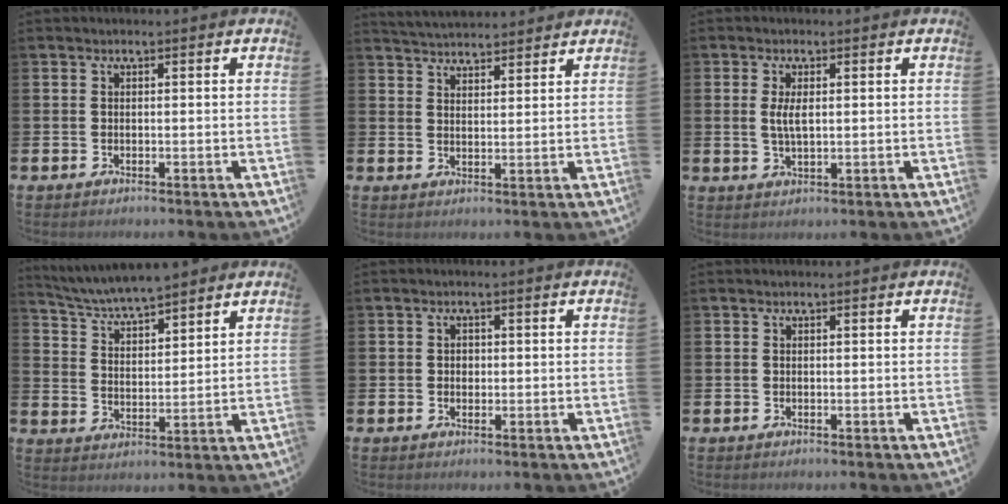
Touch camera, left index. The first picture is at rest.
{"total": 4.2, "force": [4.2, 0.5, 0.1], "torque": [-0.010, -0.021, 0.077]}
{"total": 3.0, "force": [0.7, 1.1, 2.7], "torque": [-0.051, 0.003, 0.009]}
{"total": 5.7, "force": [5.5, 0.4, 1.0], "torque": [-0.045, -0.032, 0.098]}
{"total": 1.2, "force": [0.2, 1.0, 0.5], "torque": [0.001, 0.003, -0.001]}
{"total": 0.0}